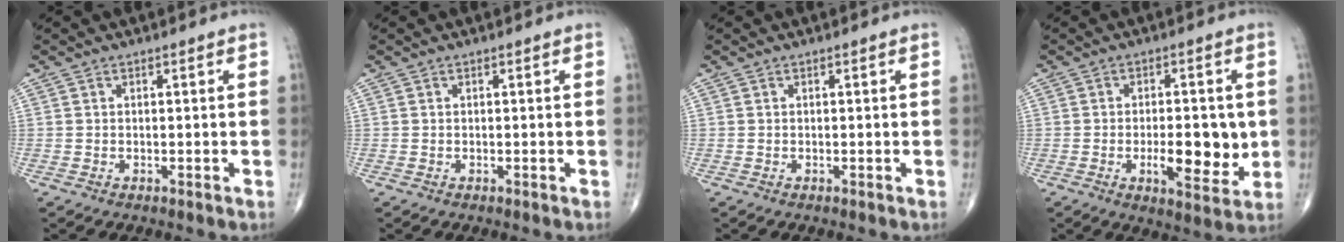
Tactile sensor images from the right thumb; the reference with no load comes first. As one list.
[{"total": 0.0}, {"total": 0.0}, {"total": 10.3, "force": [-1.3, 4.2, 9.3], "torque": [-0.117, -0.012, -0.015]}]